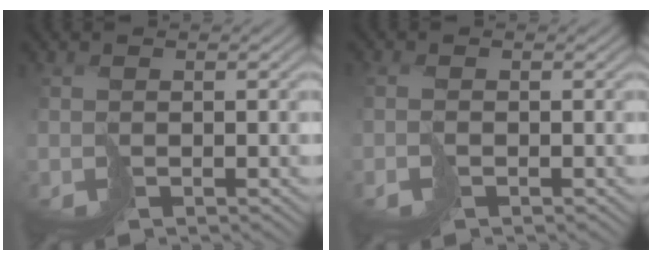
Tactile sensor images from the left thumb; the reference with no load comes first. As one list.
[{"total": 1.1, "force": [-0.7, 0.4, 0.8], "torque": [-0.021, 0.001, -0.017]}]